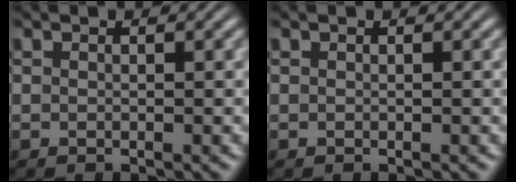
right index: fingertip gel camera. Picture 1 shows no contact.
{"total": 0.0}